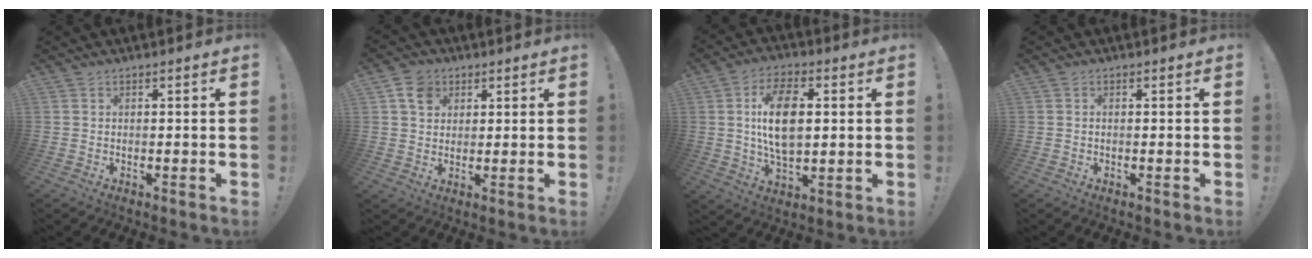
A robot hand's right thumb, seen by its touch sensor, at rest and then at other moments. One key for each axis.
{"total": 6.7, "fx": 3.2, "fy": 5.2, "fz": 2.8, "tx": -0.043, "ty": -0.010, "tz": 0.061}
{"total": 14.2, "fx": 2.1, "fy": 7.8, "fz": 11.7, "tx": -0.202, "ty": -0.002, "tz": 0.032}
{"total": 0.0}